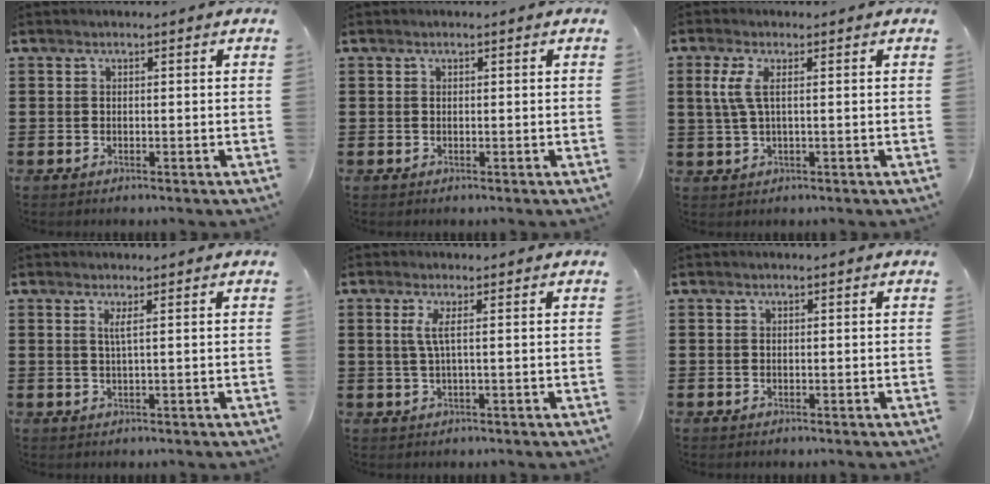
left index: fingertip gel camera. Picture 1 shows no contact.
{"total": 0.0}
{"total": 3.5, "force": [0.6, 0.8, 3.3], "torque": [-0.089, -0.007, 0.002]}
{"total": 1.7, "force": [0.5, -0.3, 1.6], "torque": [-0.032, -0.004, 0.008]}
{"total": 2.7, "force": [0.4, -0.1, 2.6], "torque": [-0.060, -0.007, 0.004]}
{"total": 0.0}